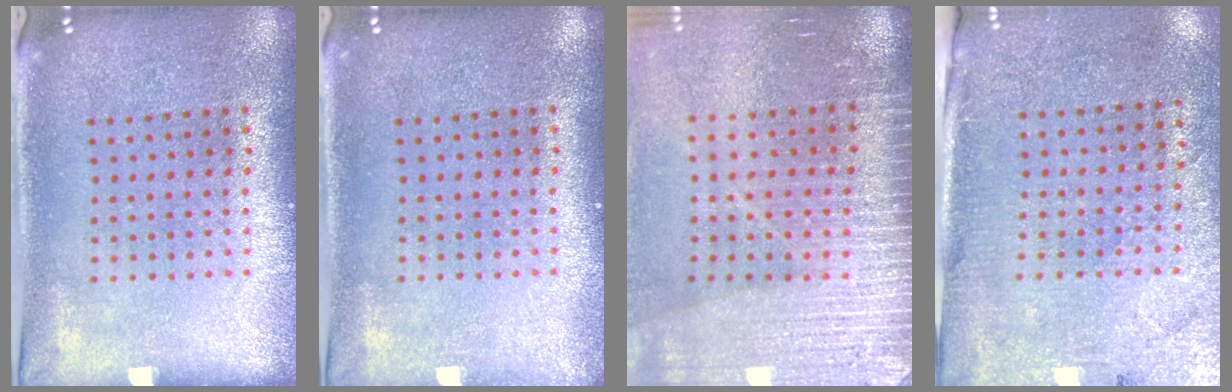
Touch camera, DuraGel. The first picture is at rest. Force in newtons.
{"total": 0.7, "press": 0.7, "slide": 0.0}
{"total": 3.6, "press": 3.4, "slide": 1.2}
{"total": 2.7, "press": 2.5, "slide": 1.1}